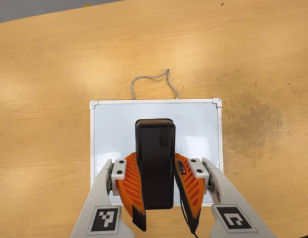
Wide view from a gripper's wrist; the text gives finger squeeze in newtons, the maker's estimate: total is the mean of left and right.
{"total": 6.7, "left": 5.7, "right": 7.6}